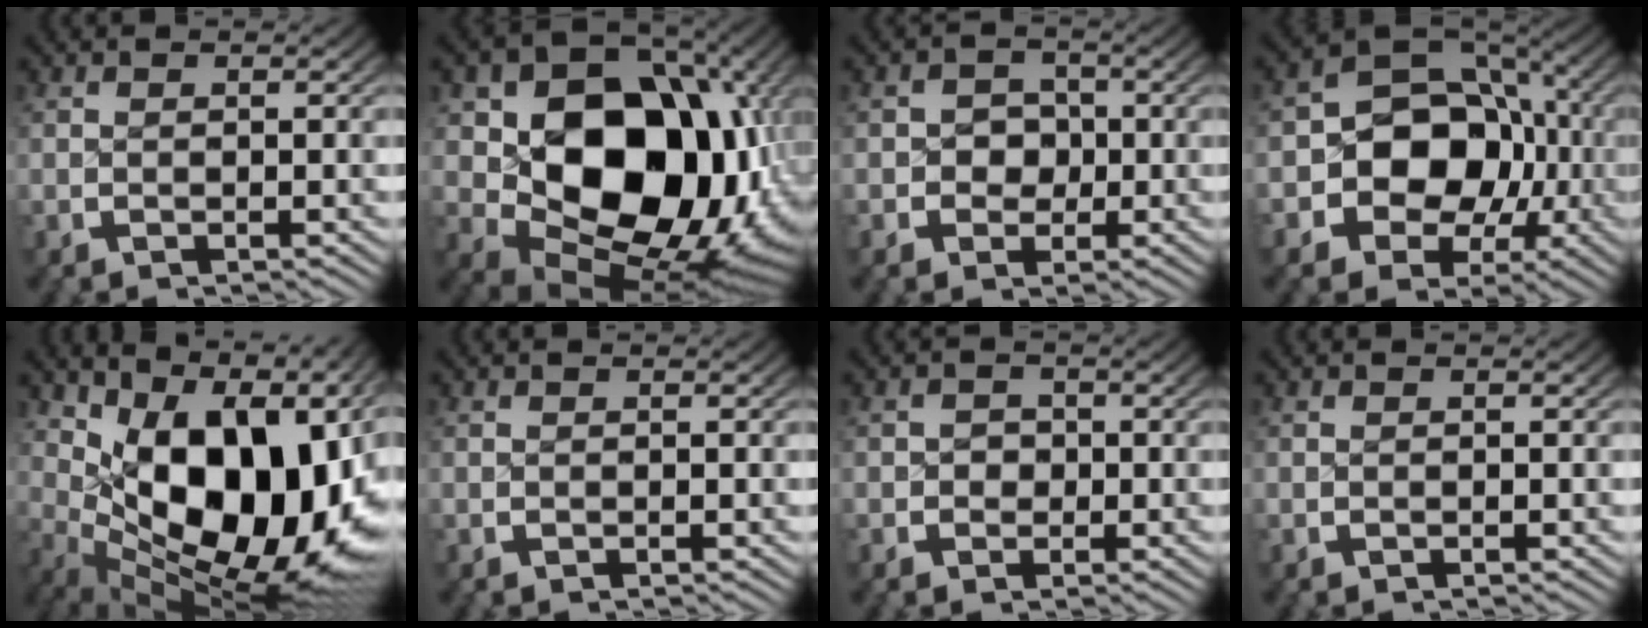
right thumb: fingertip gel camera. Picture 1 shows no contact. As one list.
[{"total": 25.7, "force": [-2.1, 17.2, 19.0], "torque": [-0.334, -0.066, -0.010]}, {"total": 3.9, "force": [-0.7, 3.4, 1.8], "torque": [-0.033, -0.011, -0.011]}, {"total": 13.4, "force": [-2.3, 10.3, 8.3], "torque": [-0.176, -0.044, -0.031]}, {"total": 23.7, "force": [-1.7, 13.9, 19.1], "torque": [-0.318, -0.054, 0.009]}, {"total": 0.0}, {"total": 1.6, "force": [-0.6, 1.4, 0.6], "torque": [-0.009, -0.002, -0.014]}, {"total": 0.0}]